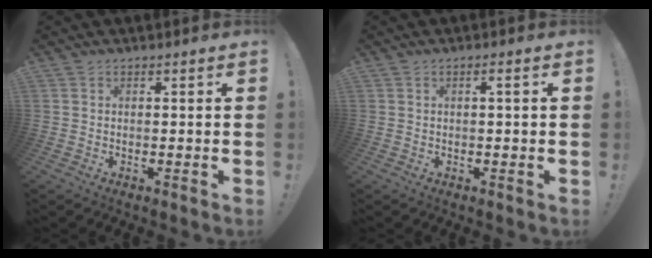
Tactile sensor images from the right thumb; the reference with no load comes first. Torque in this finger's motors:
{"motor_torque": [-0.15, -0.17, -0.06, 0.13, 0.01]}